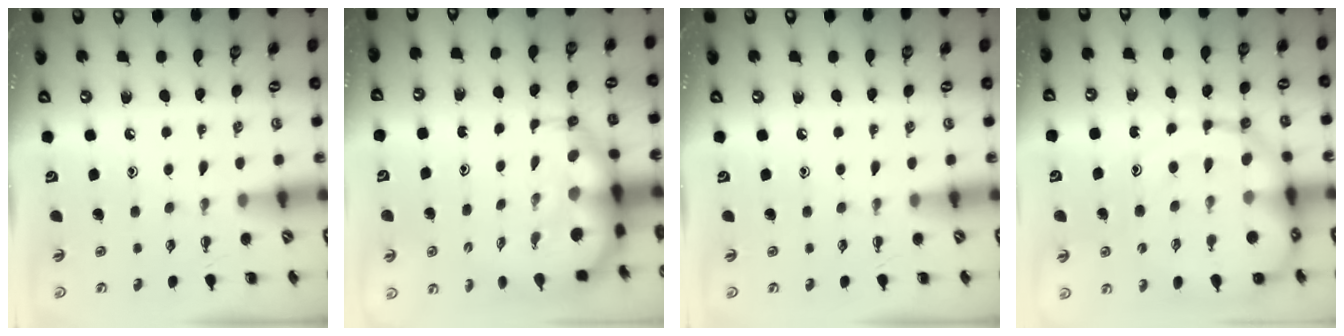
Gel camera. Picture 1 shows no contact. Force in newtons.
{"total": 8.8, "press": 8.5, "slide": 2.2}
{"total": 0.0}
{"total": 17.2, "press": 16.6, "slide": 4.3}